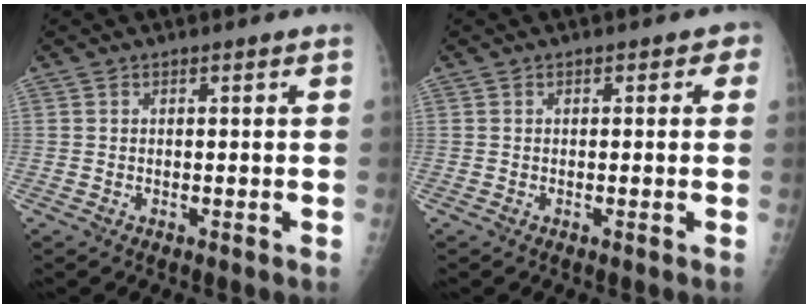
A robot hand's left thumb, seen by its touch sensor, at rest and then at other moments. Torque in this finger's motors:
{"motor_torque": [-0.08, -0.08, -0.25, 0.11, 0.01]}